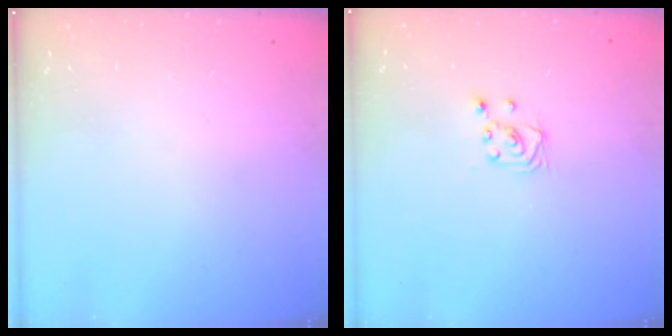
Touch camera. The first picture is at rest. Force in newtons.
{"total": 2.0, "press": 2.0, "slide": 0.2}